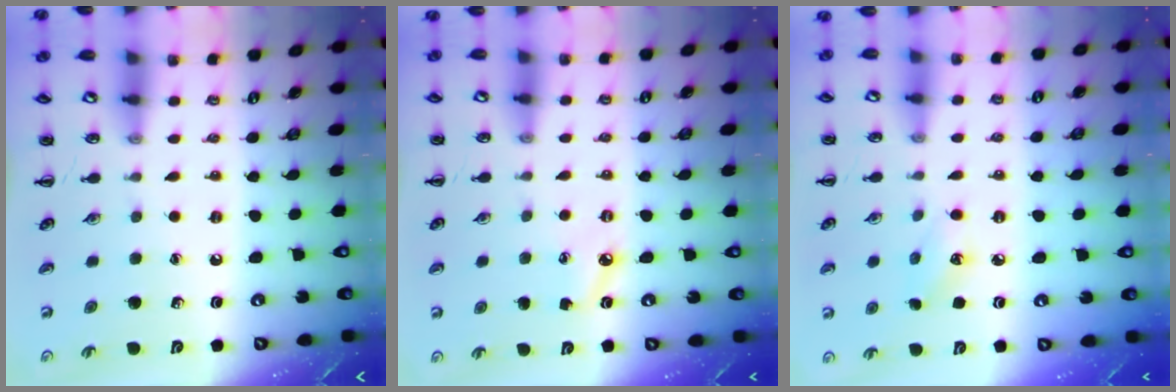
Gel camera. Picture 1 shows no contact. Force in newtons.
{"total": 4.1, "press": 3.9, "slide": 1.5}
{"total": 5.4, "press": 5.2, "slide": 1.5}